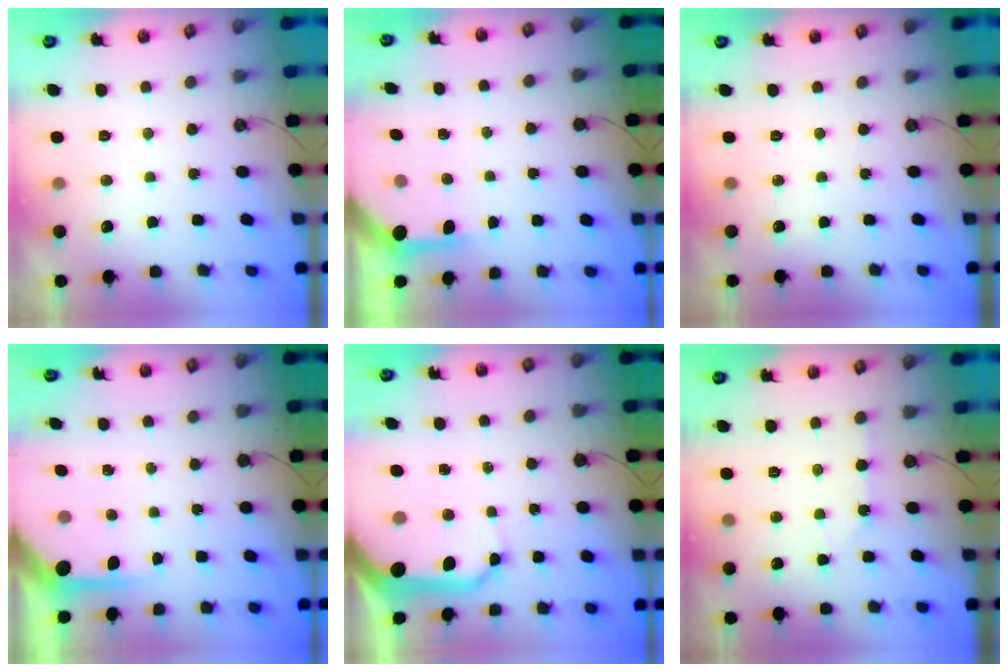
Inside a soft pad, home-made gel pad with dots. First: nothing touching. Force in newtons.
{"total": 3.9, "press": 3.9, "slide": 0.3}
{"total": 0.0}
{"total": 6.2, "press": 6.2, "slide": 0.4}
{"total": 18.2, "press": 18.1, "slide": 2.2}
{"total": 2.5, "press": 2.5, "slide": 0.5}